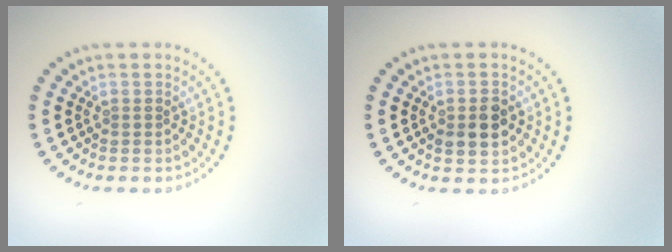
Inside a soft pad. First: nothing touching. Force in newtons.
{"total": 2.8, "press": 2.8, "slide": 0.3}